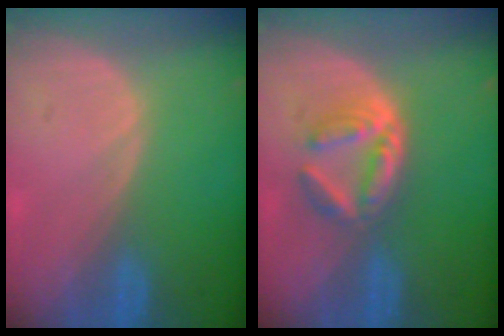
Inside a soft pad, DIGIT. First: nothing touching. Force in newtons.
{"total": 6.1, "press": 5.4, "slide": 2.8}